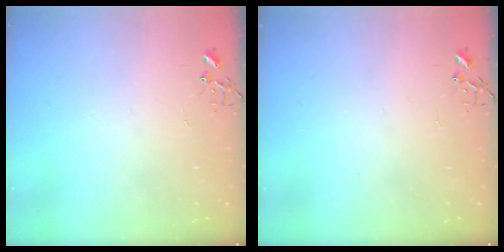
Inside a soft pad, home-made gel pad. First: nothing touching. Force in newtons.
{"total": 0.0}